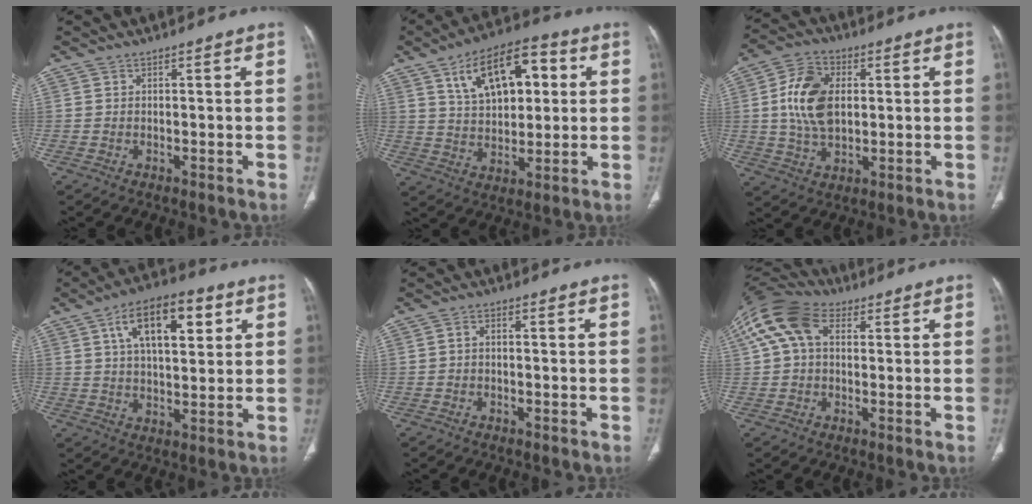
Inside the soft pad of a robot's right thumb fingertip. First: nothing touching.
{"total": 16.3, "force": [5.5, 8.9, 12.6], "torque": [-0.171, 0.003, 0.094]}
{"total": 12.3, "force": [1.6, 7.8, 9.3], "torque": [-0.169, 0.003, 0.030]}
{"total": 14.6, "force": [5.7, 6.8, 11.6], "torque": [-0.166, -0.003, 0.090]}
{"total": 1.3, "force": [-0.2, 0.8, 1.0], "torque": [-0.014, 0.008, -0.007]}
{"total": 12.7, "force": [3.6, 8.4, 8.8], "torque": [-0.185, 0.041, 0.060]}